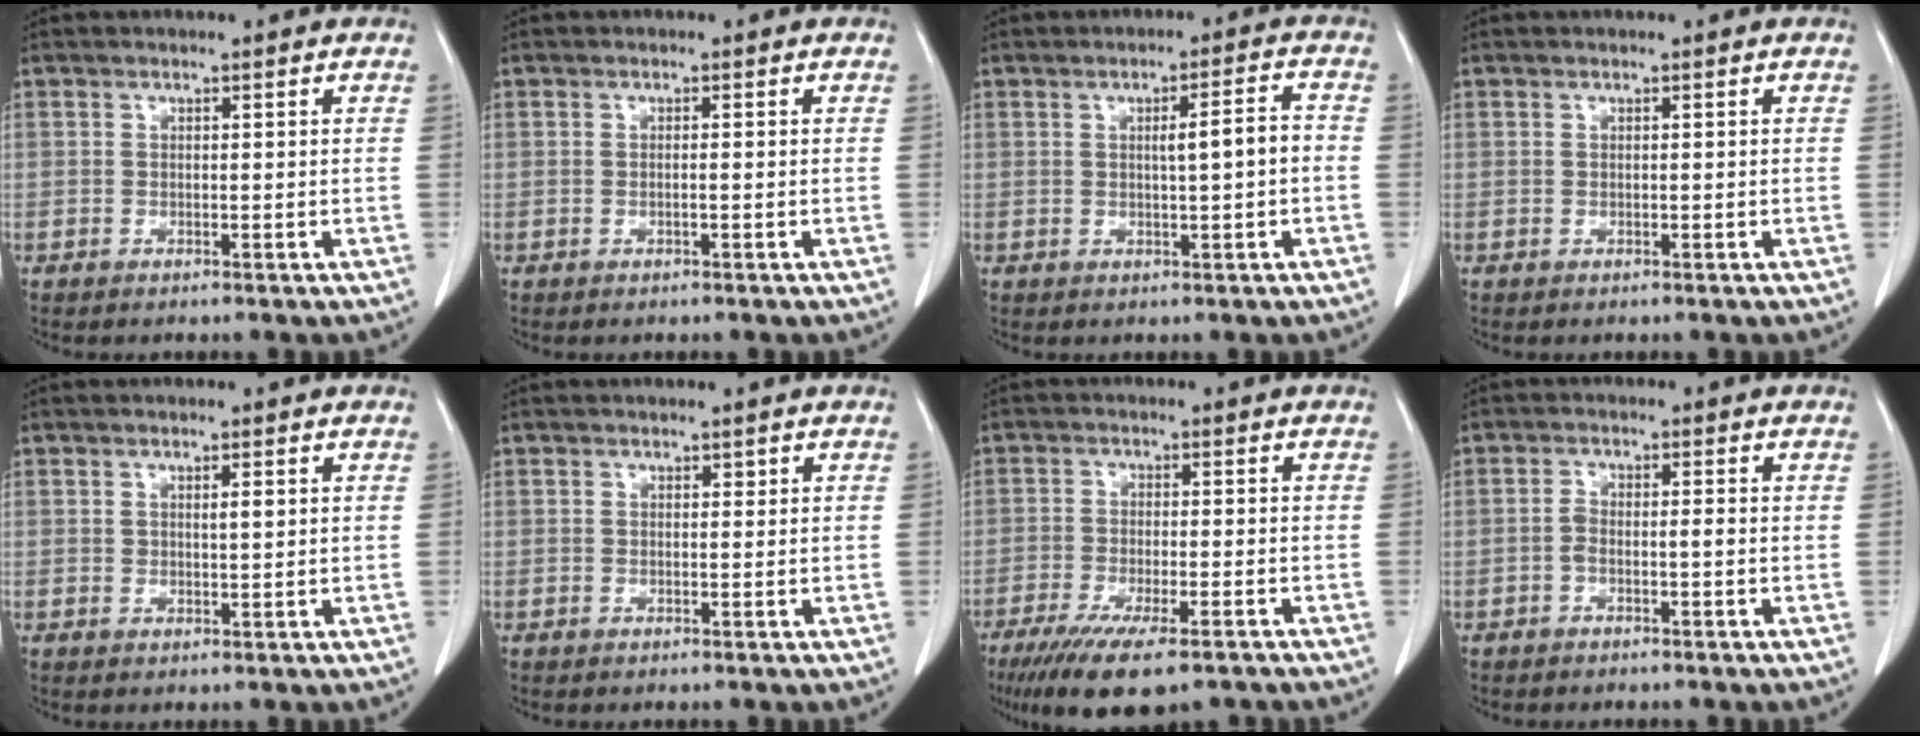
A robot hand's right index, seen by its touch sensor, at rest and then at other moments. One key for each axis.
{"total": 0.9, "fx": -0.2, "fy": 0.3, "fz": 0.8, "tx": -0.021, "ty": 0.003, "tz": -0.002}
{"total": 5.0, "fx": -0.1, "fy": 0.9, "fz": 4.9, "tx": -0.082, "ty": 0.015, "tz": 0.004}
{"total": 0.0}
{"total": 2.3, "fx": 0.6, "fy": 0.9, "fz": 2.0, "tx": -0.038, "ty": 0.003, "tz": 0.013}
{"total": 0.8, "fx": 0.3, "fy": 0.6, "fz": 0.5, "tx": -0.015, "ty": 0.009, "tz": 0.007}
{"total": 13.0, "fx": -9.0, "fy": 3.3, "fz": 8.7, "tx": -0.151, "ty": -0.027, "tz": -0.143}
{"total": 2.7, "fx": -0.8, "fy": 1.0, "fz": 2.3, "tx": -0.048, "ty": 0.018, "tz": -0.011}